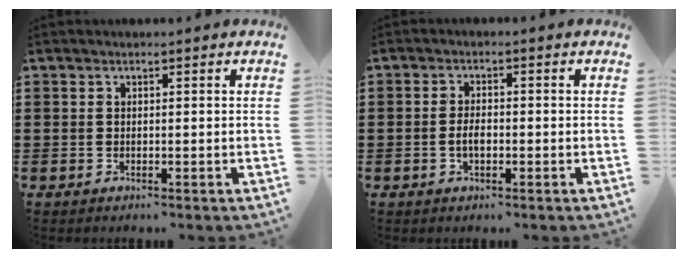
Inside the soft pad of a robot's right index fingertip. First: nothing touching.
{"total": 2.7, "force": [-0.5, 1.2, 2.3], "torque": [-0.051, 0.002, -0.011]}